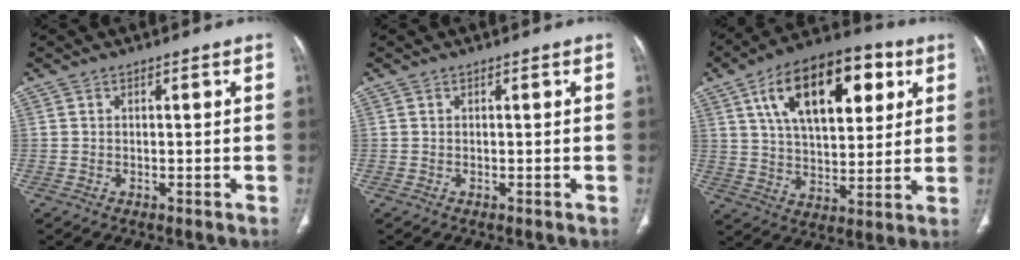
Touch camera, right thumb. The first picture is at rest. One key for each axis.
{"total": 0.0}
{"total": 21.6, "fx": 8.5, "fy": 11.0, "fz": 16.5, "tx": -0.227, "ty": -0.005, "tz": 0.134}